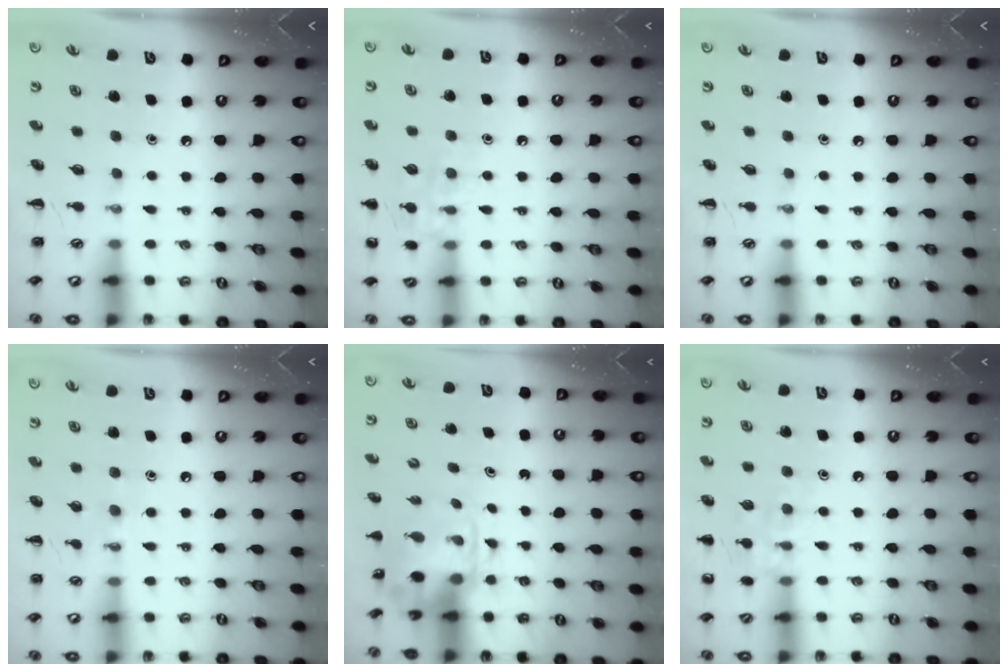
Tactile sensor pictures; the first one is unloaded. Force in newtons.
{"total": 9.9, "press": 9.8, "slide": 1.6}
{"total": 0.0}
{"total": 6.7, "press": 6.5, "slide": 1.5}
{"total": 3.8, "press": 3.7, "slide": 0.8}
{"total": 9.1, "press": 9.1, "slide": 1.2}